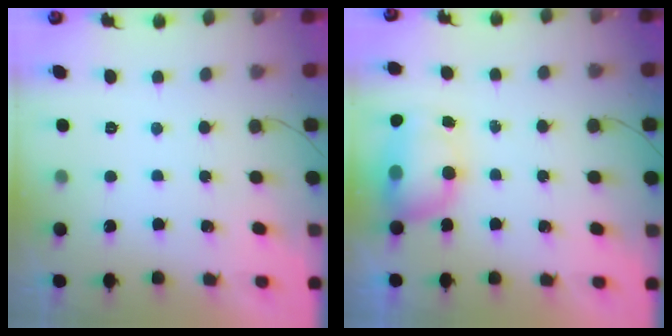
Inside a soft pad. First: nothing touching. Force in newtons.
{"total": 8.9, "press": 8.6, "slide": 2.4}